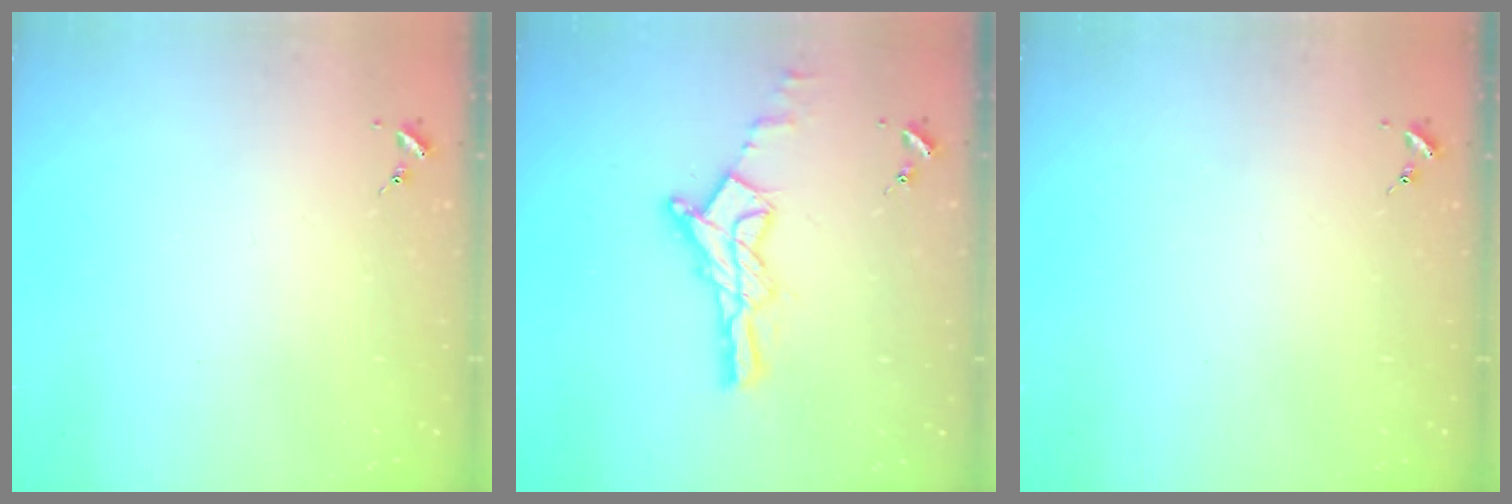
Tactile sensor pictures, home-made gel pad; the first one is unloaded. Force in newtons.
{"total": 14.2, "press": 14.1, "slide": 1.0}
{"total": 0.0}